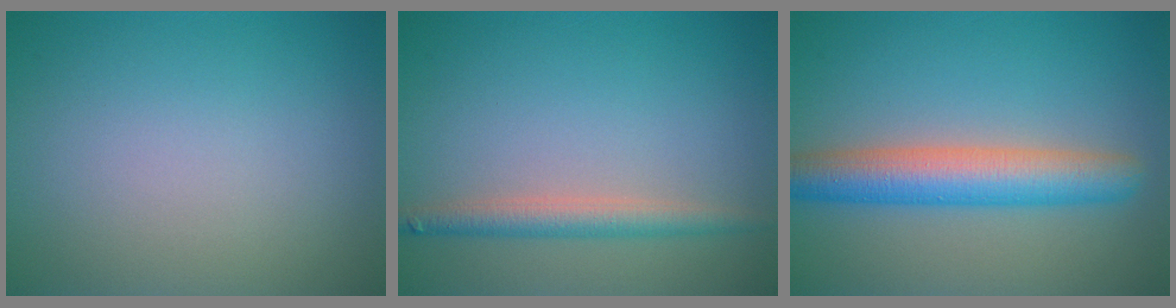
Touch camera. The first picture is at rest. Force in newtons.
{"total": 2.6, "press": 2.6, "slide": 0.1}
{"total": 5.9, "press": 5.9, "slide": 0.1}